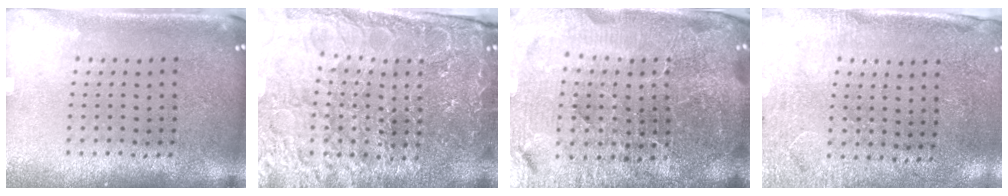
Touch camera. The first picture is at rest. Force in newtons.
{"total": 4.9, "press": 4.5, "slide": 1.8}
{"total": 6.3, "press": 5.6, "slide": 2.9}
{"total": 2.6, "press": 2.2, "slide": 1.5}